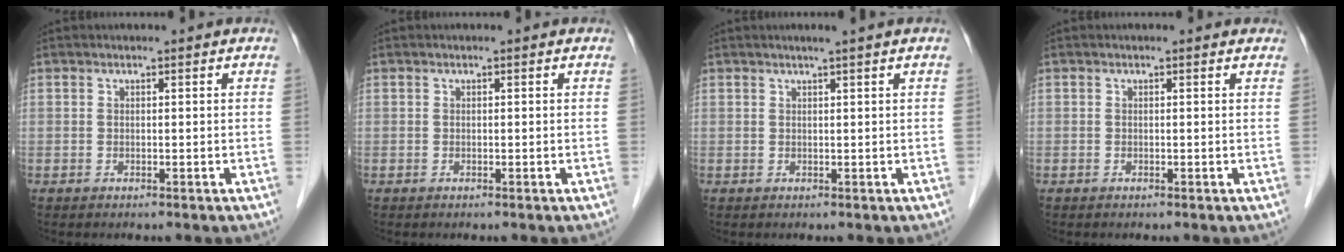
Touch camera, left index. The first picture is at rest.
{"total": 0.0}
{"total": 1.7, "force": [1.2, -0.5, 1.1], "torque": [-0.010, -0.003, 0.023]}
{"total": 0.6, "force": [0.2, 0.5, 0.0], "torque": [0.007, 0.003, -0.002]}